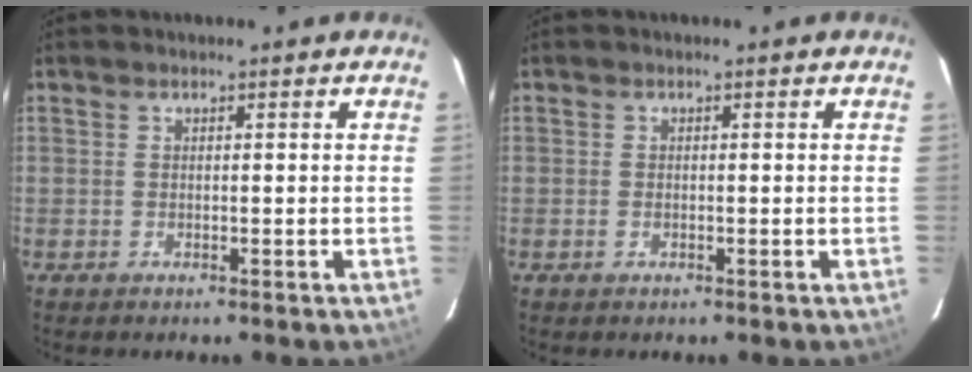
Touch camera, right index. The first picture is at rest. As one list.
[{"total": 0.8, "force": [-0.3, 0.5, 0.4], "torque": [-0.009, -0.001, -0.006]}]